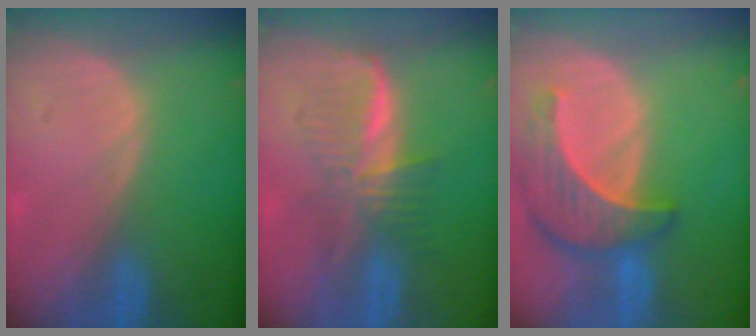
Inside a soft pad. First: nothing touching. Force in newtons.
{"total": 6.0, "press": 5.9, "slide": 0.7}
{"total": 8.6, "press": 7.9, "slide": 3.3}